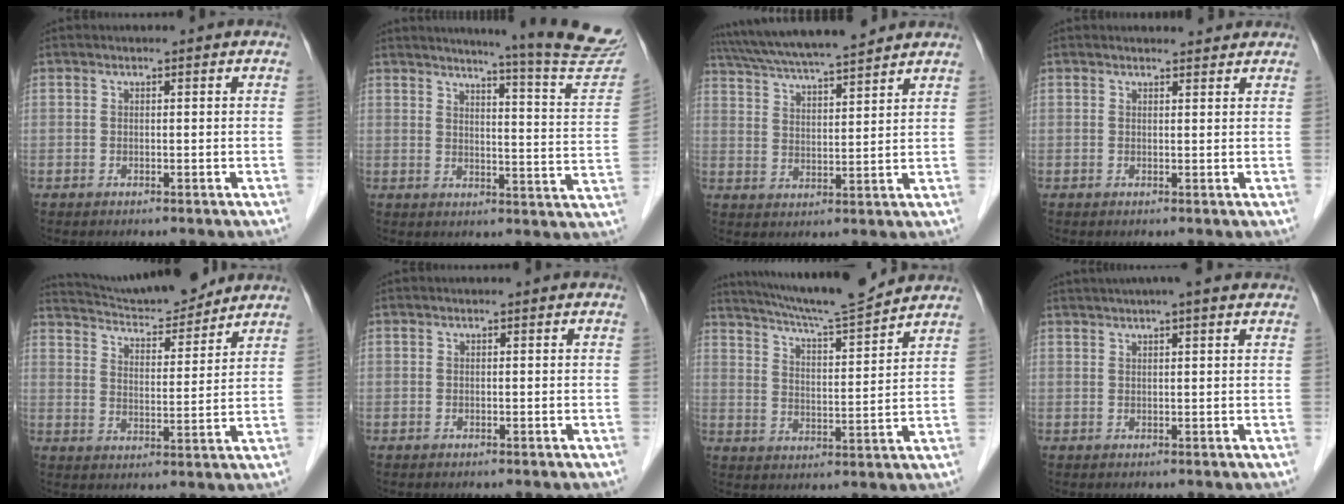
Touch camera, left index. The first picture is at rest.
{"total": 17.2, "force": [15.7, -1.5, 6.8], "torque": [-0.091, -0.112, 0.167]}
{"total": 13.8, "force": [12.2, 1.0, 6.4], "torque": [-0.117, 0.022, 0.201]}
{"total": 1.5, "force": [1.4, 0.5, -0.1], "torque": [-0.004, -0.002, 0.012]}
{"total": 13.5, "force": [12.6, 1.5, 4.6], "torque": [-0.079, 0.000, 0.199]}
{"total": 0.0}
{"total": 12.6, "force": [11.6, -0.5, 4.7], "torque": [-0.086, -0.008, 0.180]}
{"total": 7.0, "force": [5.5, 0.4, 4.4], "torque": [-0.068, 0.031, 0.070]}